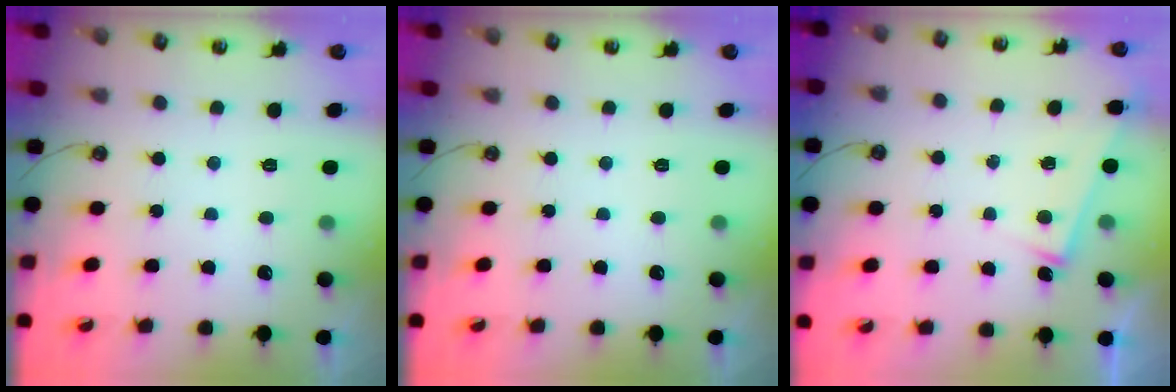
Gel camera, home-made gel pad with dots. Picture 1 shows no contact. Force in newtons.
{"total": 0.0}
{"total": 3.0, "press": 3.0, "slide": 0.4}